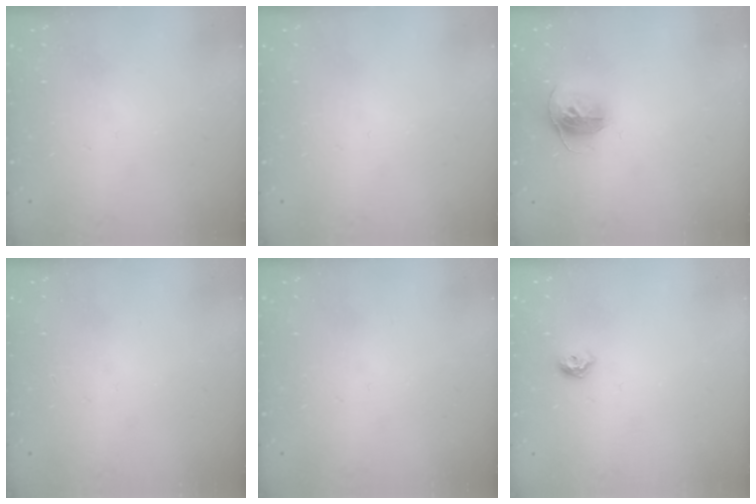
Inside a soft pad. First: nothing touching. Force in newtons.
{"total": 0.0}
{"total": 11.2, "press": 11.2, "slide": 1.1}
{"total": 0.0}
{"total": 0.0}
{"total": 5.9, "press": 5.8, "slide": 1.0}